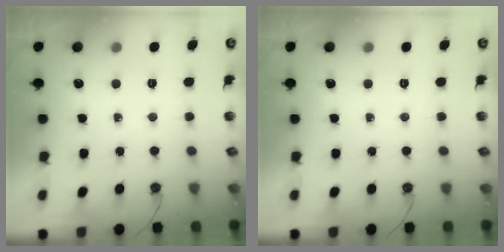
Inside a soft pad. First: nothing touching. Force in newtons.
{"total": 0.0}